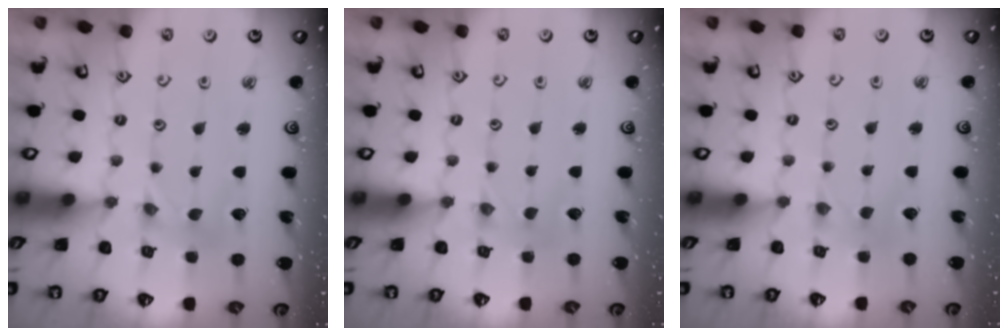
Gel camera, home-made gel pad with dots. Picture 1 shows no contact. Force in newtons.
{"total": 0.0}
{"total": 0.0}